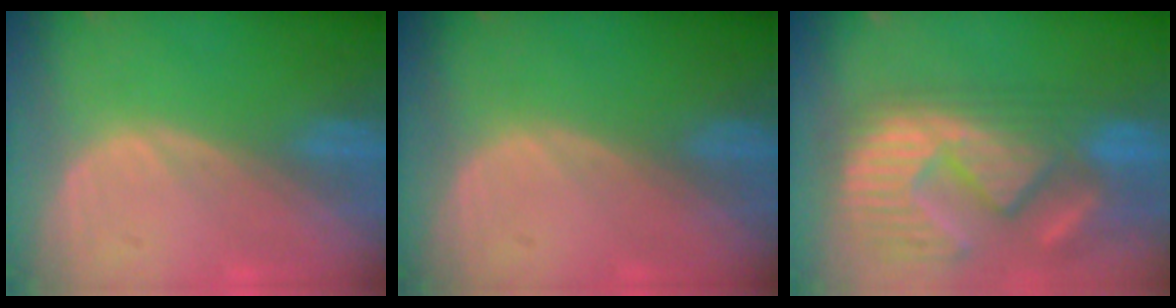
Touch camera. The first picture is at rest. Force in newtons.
{"total": 0.0}
{"total": 14.4, "press": 12.2, "slide": 7.6}